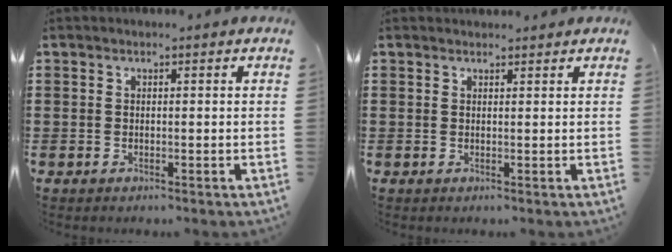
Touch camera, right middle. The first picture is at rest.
{"total": 1.1, "force": [1.1, 0.3, 0.1], "torque": [0.006, -0.002, 0.018]}